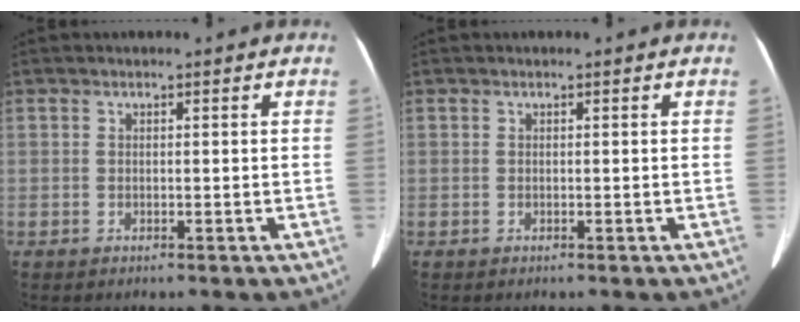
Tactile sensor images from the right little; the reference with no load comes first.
{"total": 0.0}